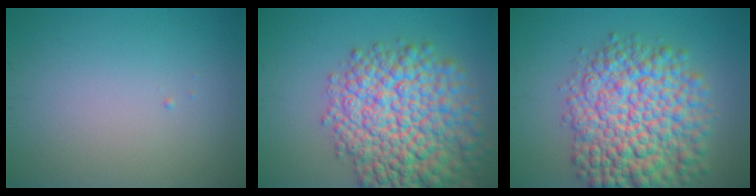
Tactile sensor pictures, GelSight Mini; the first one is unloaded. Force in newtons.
{"total": 11.9, "press": 11.9, "slide": 0.3}
{"total": 10.9, "press": 10.9, "slide": 0.3}